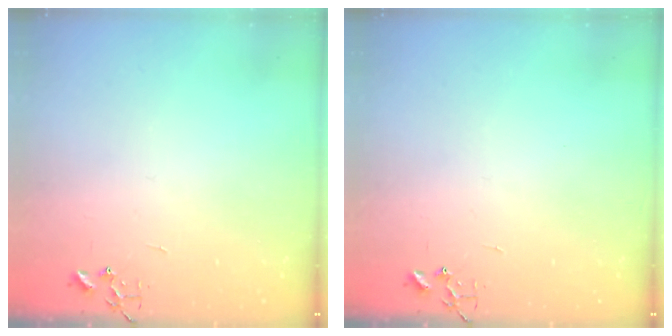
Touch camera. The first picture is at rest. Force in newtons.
{"total": 0.0}